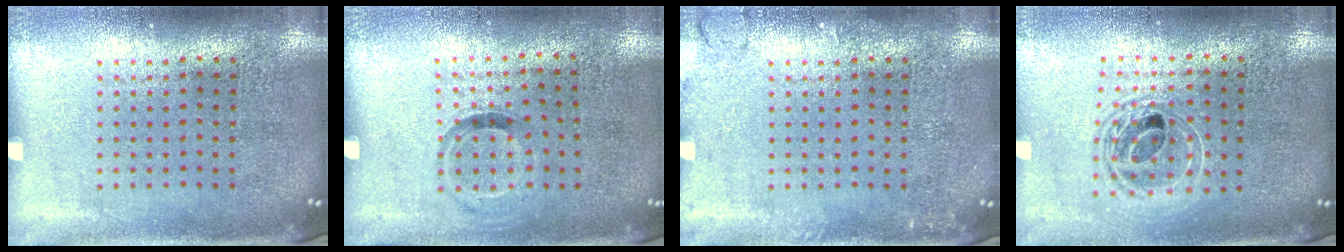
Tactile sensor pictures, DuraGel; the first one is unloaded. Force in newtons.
{"total": 0.9, "press": 0.6, "slide": 0.7}
{"total": 1.4, "press": 1.4, "slide": 0.2}
{"total": 1.7, "press": 1.4, "slide": 1.0}